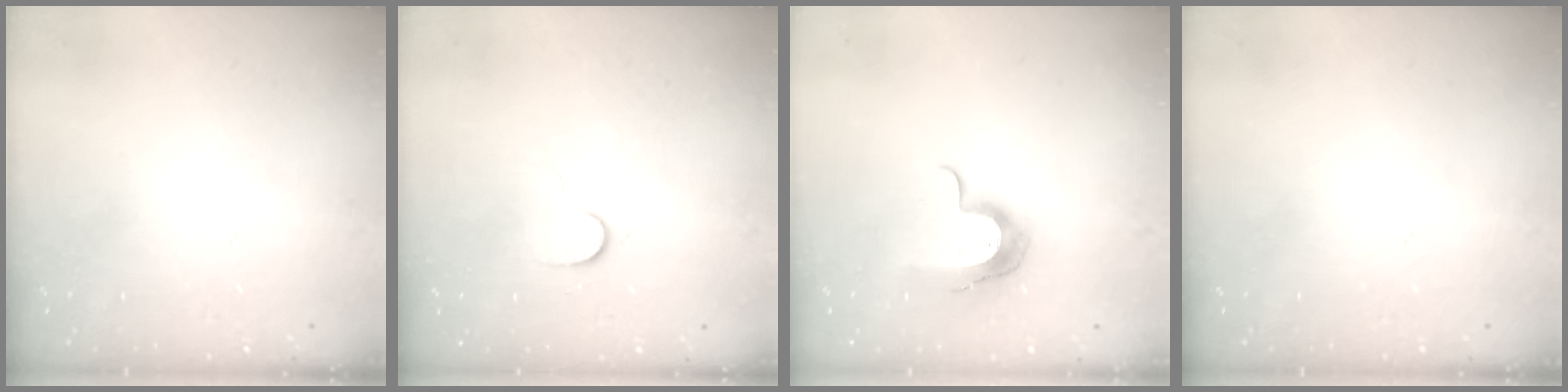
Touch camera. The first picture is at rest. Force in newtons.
{"total": 6.8, "press": 6.7, "slide": 1.0}
{"total": 11.3, "press": 11.2, "slide": 0.7}
{"total": 0.0}